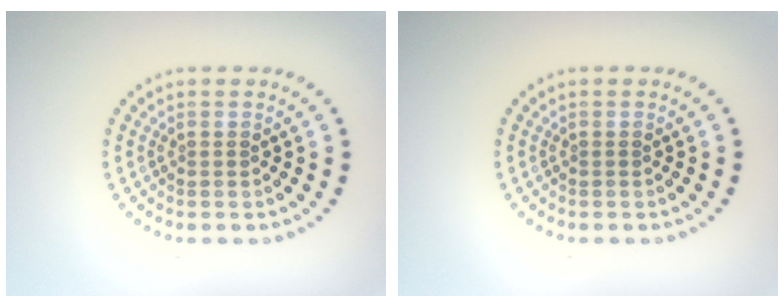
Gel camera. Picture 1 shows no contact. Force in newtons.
{"total": 0.0}